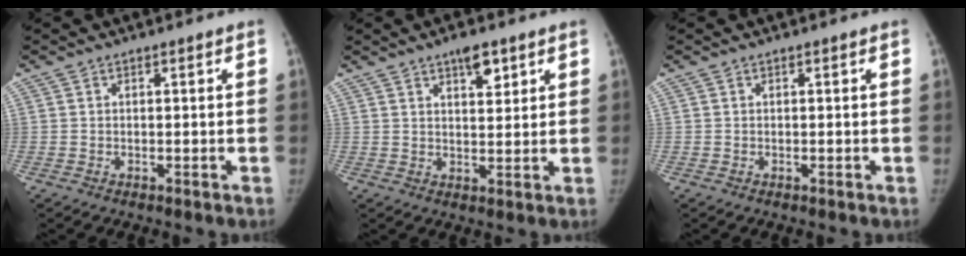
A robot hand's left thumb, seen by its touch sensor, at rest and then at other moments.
{"total": 5.1, "force": [3.1, 2.0, 3.5], "torque": [-0.038, -0.018, 0.048]}
{"total": 0.0}